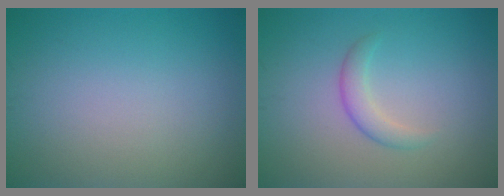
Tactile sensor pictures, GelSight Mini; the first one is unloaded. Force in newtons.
{"total": 1.8, "press": 1.8, "slide": 0.1}